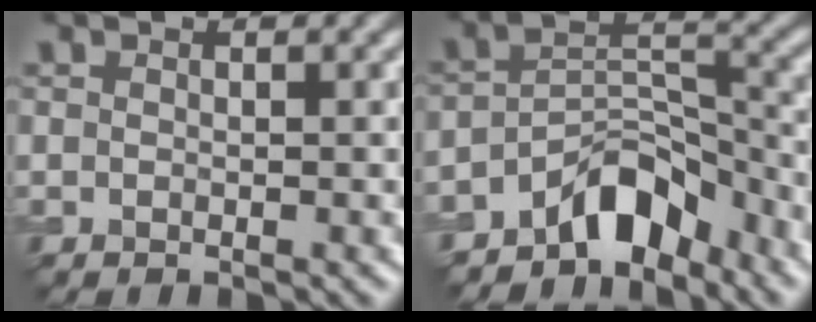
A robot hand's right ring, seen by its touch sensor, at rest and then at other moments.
{"total": 6.5, "force": [-4.9, 3.0, 3.1], "torque": [-0.031, 0.003, -0.092]}